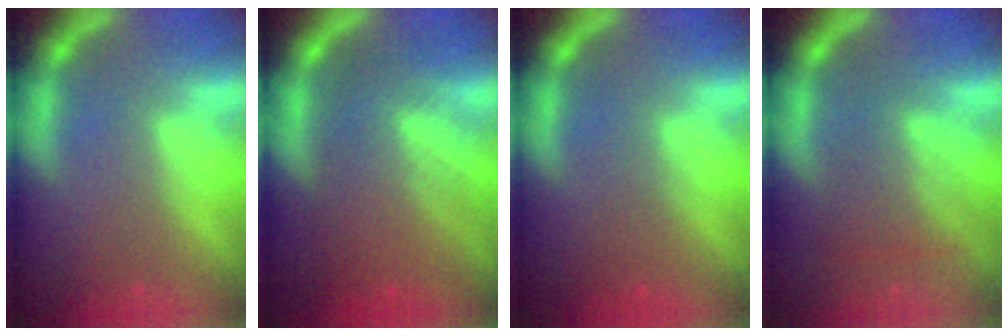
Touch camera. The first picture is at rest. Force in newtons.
{"total": 8.6}
{"total": 1.9}
{"total": 5.1}